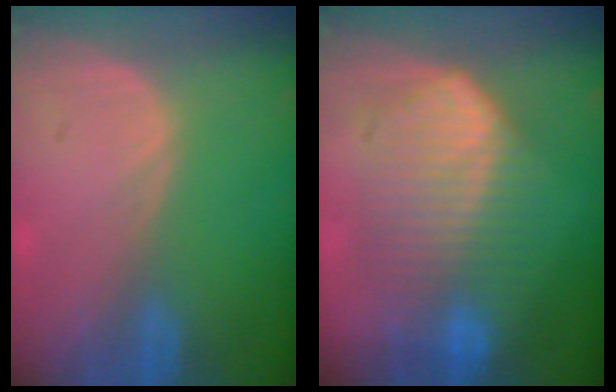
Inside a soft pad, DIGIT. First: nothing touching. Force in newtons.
{"total": 10.2, "press": 10.2, "slide": 0.5}